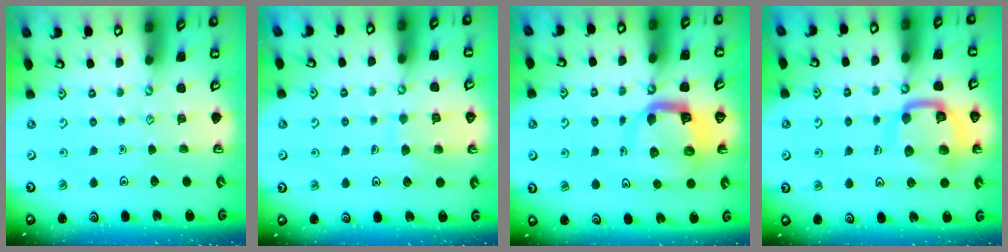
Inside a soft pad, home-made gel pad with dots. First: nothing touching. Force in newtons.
{"total": 7.7, "press": 7.7, "slide": 0.6}
{"total": 10.0, "press": 9.9, "slide": 1.2}
{"total": 14.4, "press": 14.4, "slide": 1.5}